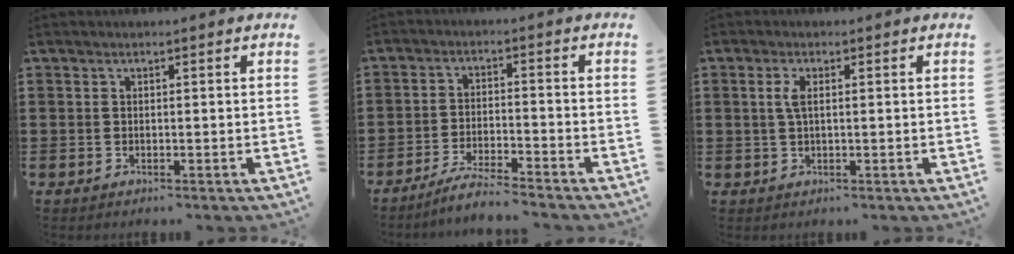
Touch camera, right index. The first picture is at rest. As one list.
[{"total": 4.4, "force": [-4.2, -0.3, 1.3], "torque": [-0.031, -0.006, -0.085]}, {"total": 2.1, "force": [0.4, 0.6, 2.0], "torque": [-0.041, 0.004, 0.005]}]